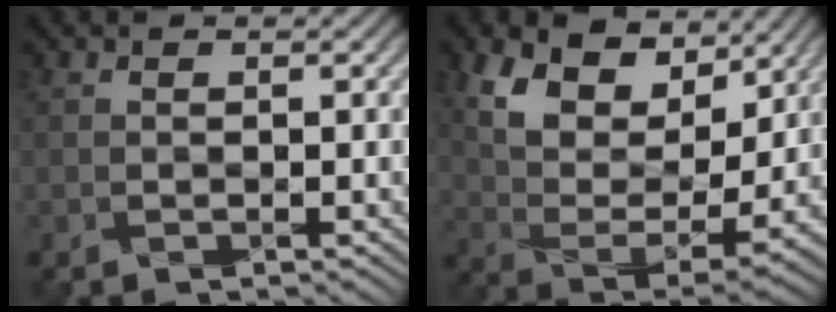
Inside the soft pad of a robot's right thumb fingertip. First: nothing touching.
{"total": 11.6, "force": [7.0, 5.9, 7.0], "torque": [-0.148, 0.008, 0.130]}